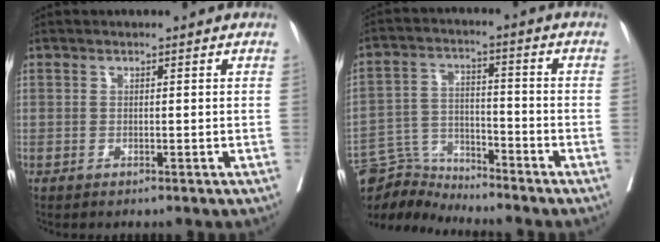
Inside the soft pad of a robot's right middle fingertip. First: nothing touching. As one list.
[{"total": 6.9, "force": [-6.8, 0.7, -1.2], "torque": [0.016, 0.018, -0.126]}]